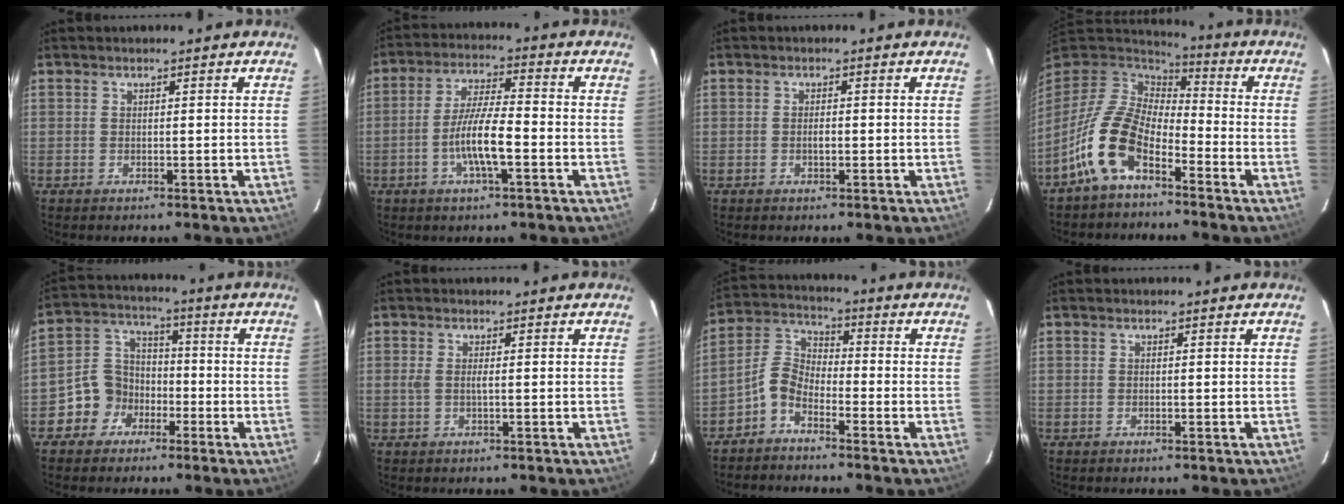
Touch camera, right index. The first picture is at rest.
{"total": 8.4, "force": [-2.9, 1.2, 7.7], "torque": [-0.152, 0.001, -0.055]}
{"total": 1.1, "force": [-0.2, 0.5, 0.9], "torque": [-0.016, 0.002, -0.004]}
{"total": 13.0, "force": [-7.2, 6.4, 8.7], "torque": [-0.179, 0.004, -0.149]}
{"total": 8.3, "force": [-4.2, 7.0, 1.6], "torque": [-0.037, 0.040, -0.077]}
{"total": 1.3, "force": [0.0, -0.1, 1.3], "torque": [-0.027, 0.000, 0.000]}
{"total": 5.5, "force": [-3.8, 2.9, 2.8], "torque": [-0.068, 0.020, -0.087]}
{"total": 0.0}